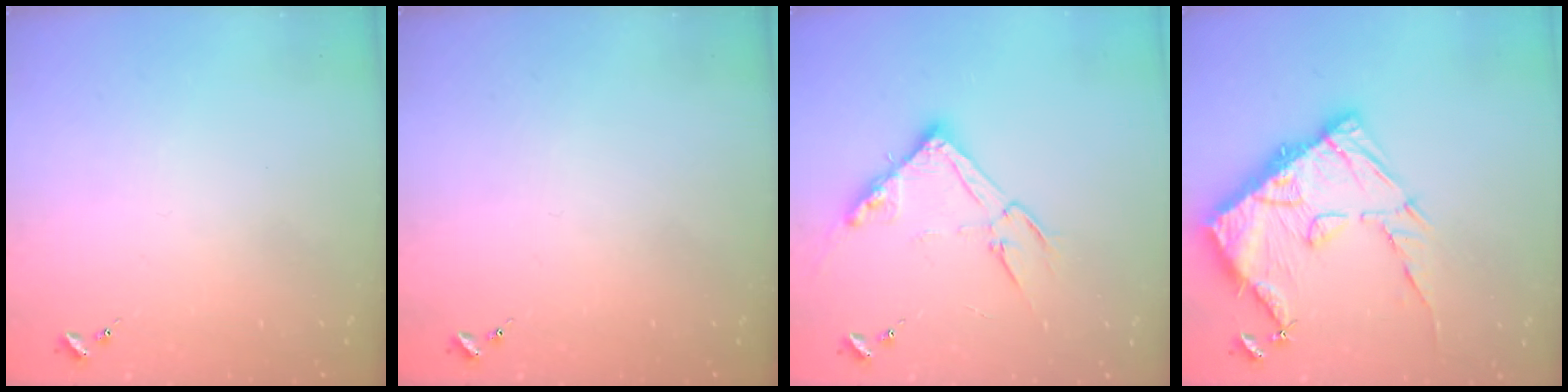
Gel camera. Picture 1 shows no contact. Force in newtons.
{"total": 0.0}
{"total": 14.8, "press": 14.8, "slide": 0.4}
{"total": 19.1, "press": 19.0, "slide": 1.6}